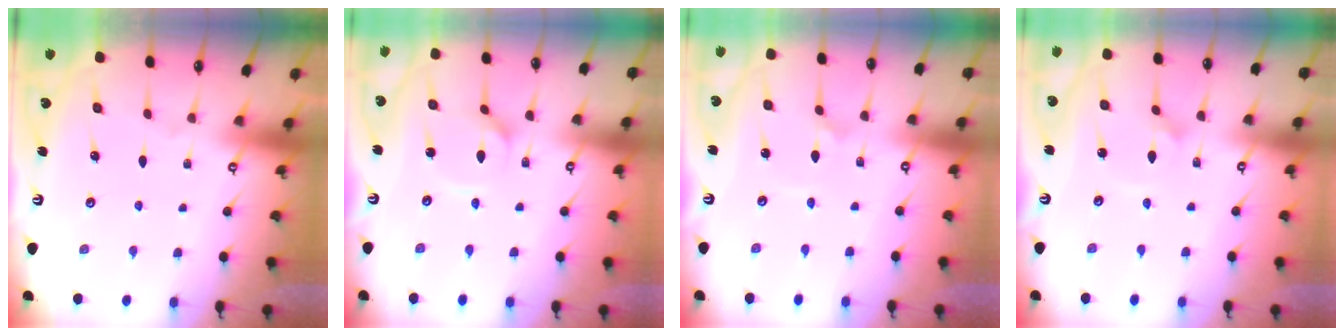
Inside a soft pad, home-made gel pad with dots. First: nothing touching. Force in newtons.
{"total": 3.6, "press": 3.6, "slide": 0.3}
{"total": 1.4, "press": 1.4, "slide": 0.4}
{"total": 1.3, "press": 1.3, "slide": 0.0}